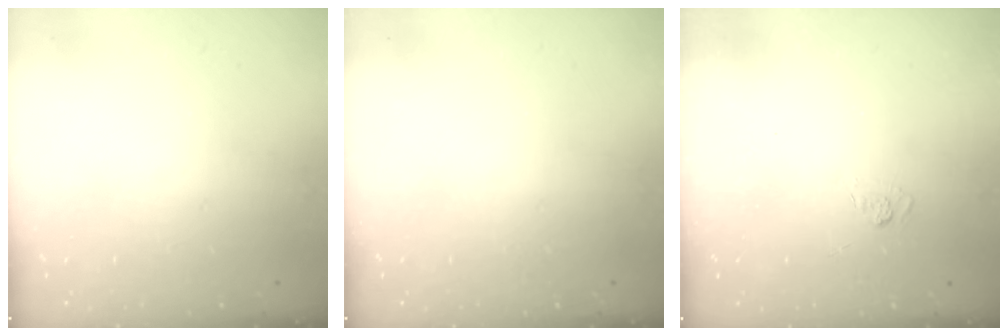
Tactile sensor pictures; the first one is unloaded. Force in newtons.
{"total": 0.0}
{"total": 2.2, "press": 1.8, "slide": 1.3}